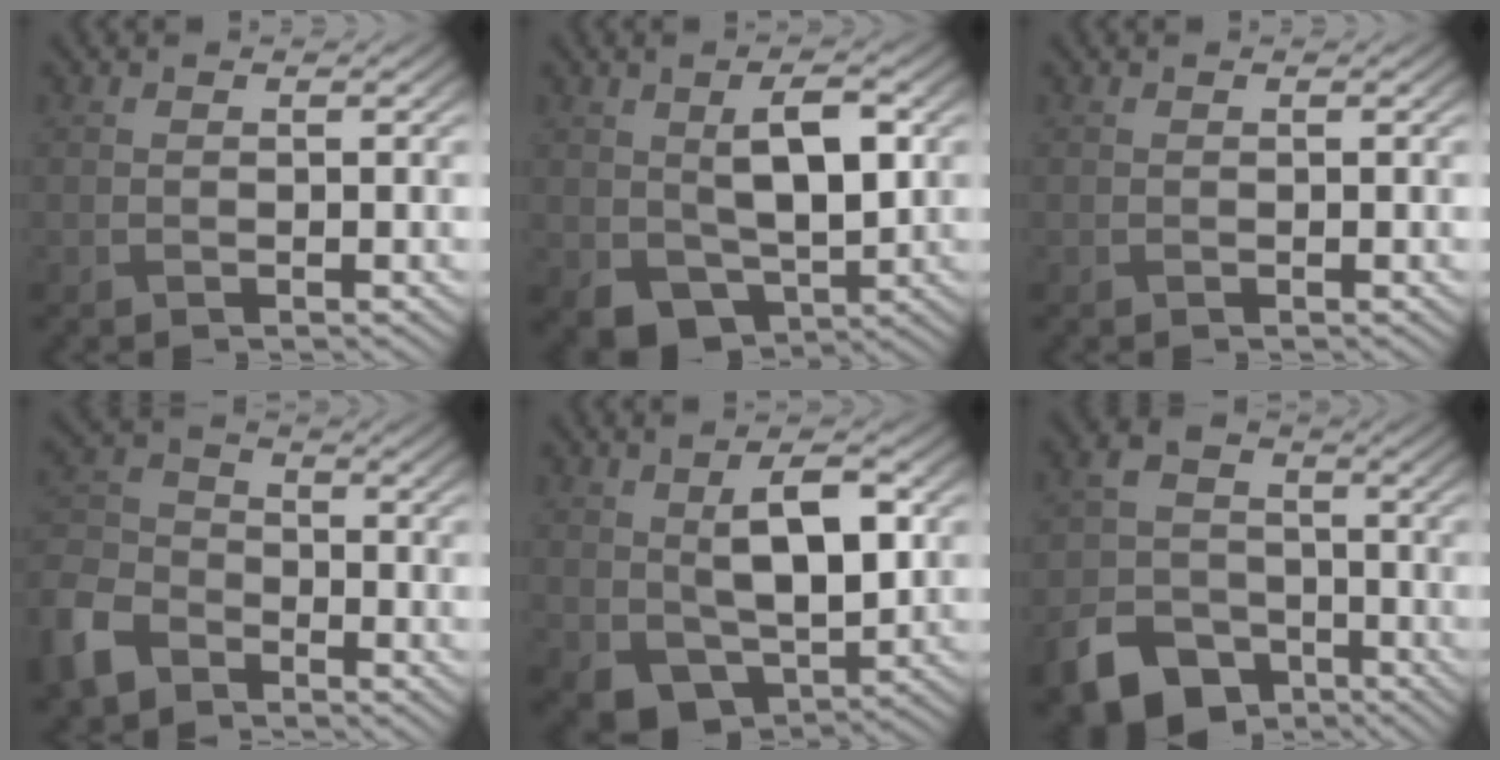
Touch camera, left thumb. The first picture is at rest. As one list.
[{"total": 8.8, "force": [-0.1, 5.4, 6.9], "torque": [-0.123, -0.009, 0.006]}, {"total": 0.0}, {"total": 10.4, "force": [-6.9, 6.3, 4.6], "torque": [-0.140, -0.017, -0.156]}, {"total": 9.7, "force": [0.6, 5.7, 7.8], "torque": [-0.149, -0.009, 0.018]}, {"total": 12.8, "force": [-7.2, 8.5, 6.3], "torque": [-0.158, -0.047, -0.123]}]